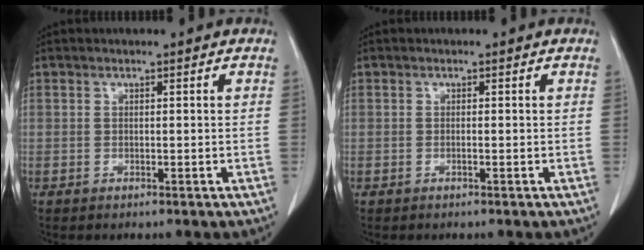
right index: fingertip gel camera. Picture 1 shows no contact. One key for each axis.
{"total": 0.0}